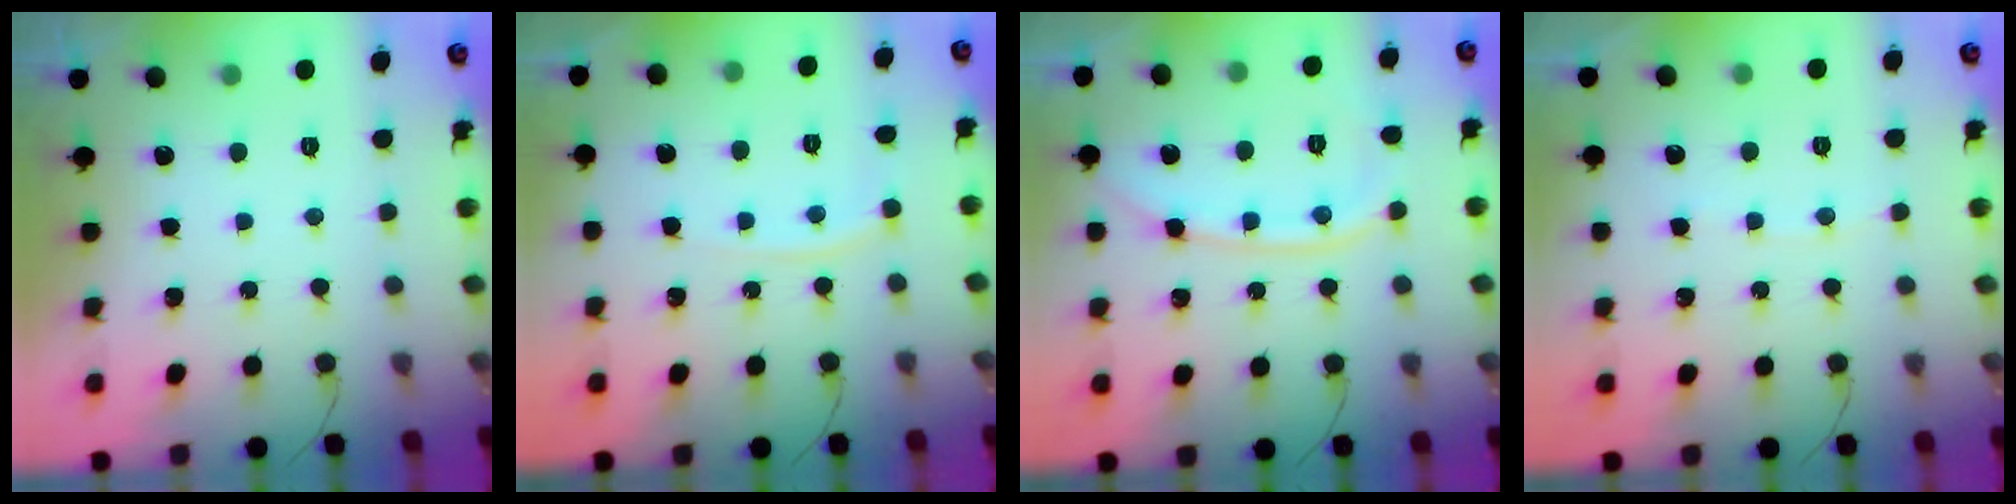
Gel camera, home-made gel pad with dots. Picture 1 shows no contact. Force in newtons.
{"total": 3.8, "press": 3.8, "slide": 0.2}
{"total": 9.3, "press": 9.3, "slide": 0.6}
{"total": 3.0, "press": 2.9, "slide": 0.4}